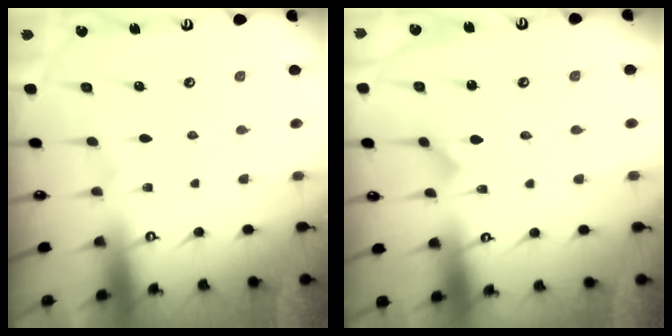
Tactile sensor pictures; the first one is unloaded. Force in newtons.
{"total": 0.9, "press": 0.9, "slide": 0.0}